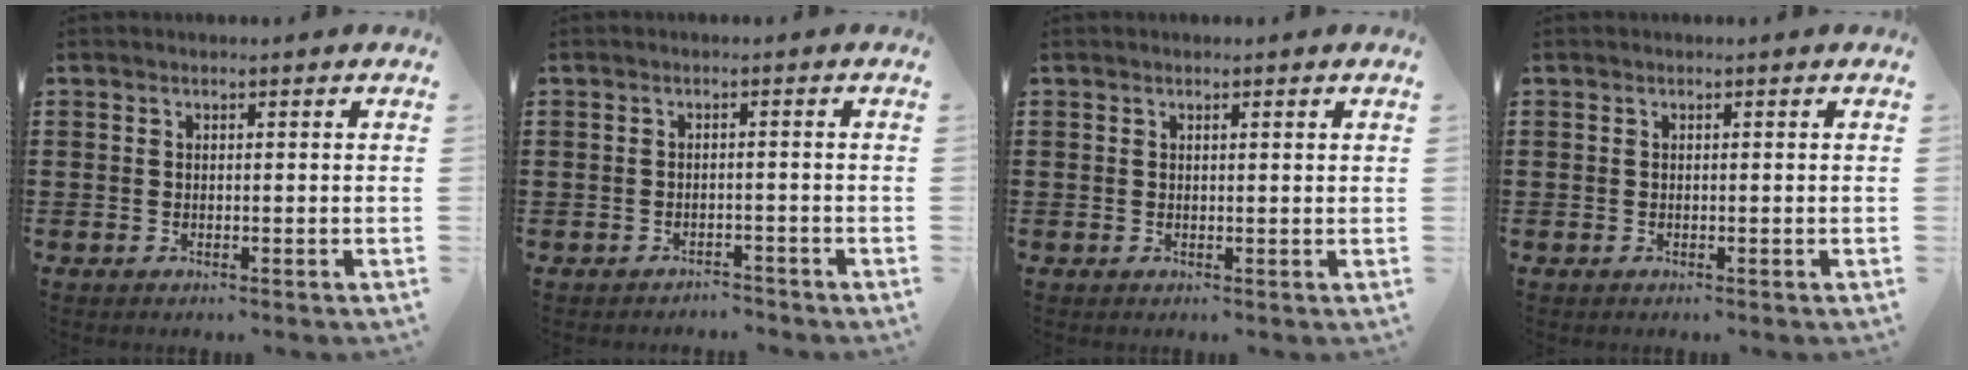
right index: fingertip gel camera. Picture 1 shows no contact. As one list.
[{"total": 1.9, "force": [-1.8, 0.3, -0.3], "torque": [-0.001, 0.003, -0.043]}, {"total": 0.5, "force": [0.2, 0.0, 0.5], "torque": [-0.008, 0.000, 0.004]}, {"total": 0.0}]